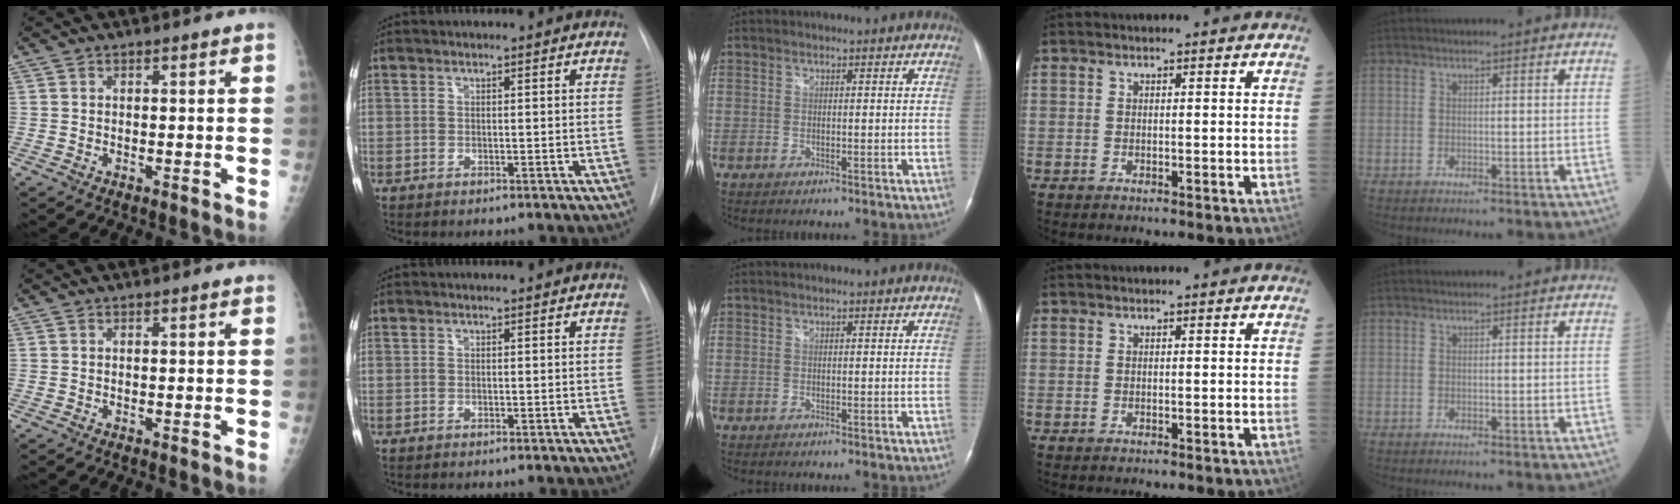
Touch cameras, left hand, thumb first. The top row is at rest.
{}